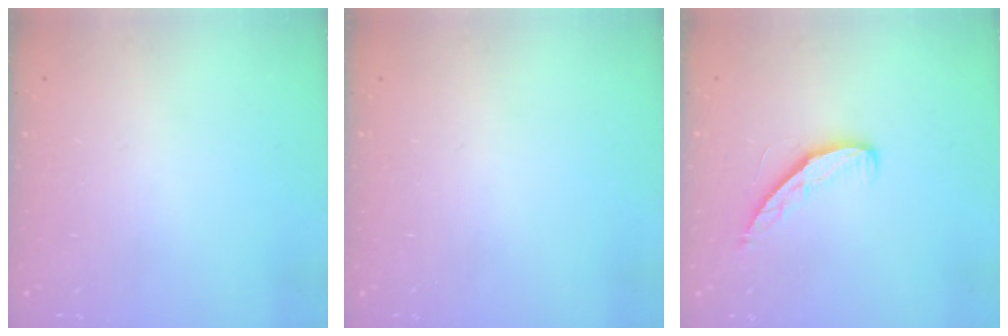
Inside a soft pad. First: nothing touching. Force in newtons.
{"total": 0.0}
{"total": 7.0, "press": 7.0, "slide": 0.7}